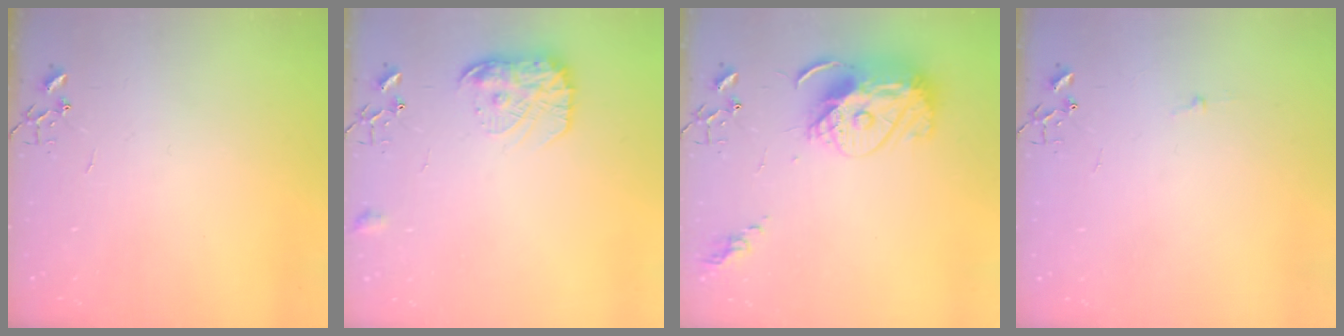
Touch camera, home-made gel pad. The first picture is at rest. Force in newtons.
{"total": 14.3, "press": 14.3, "slide": 0.9}
{"total": 15.1, "press": 15.0, "slide": 1.1}
{"total": 2.7, "press": 2.7, "slide": 0.3}